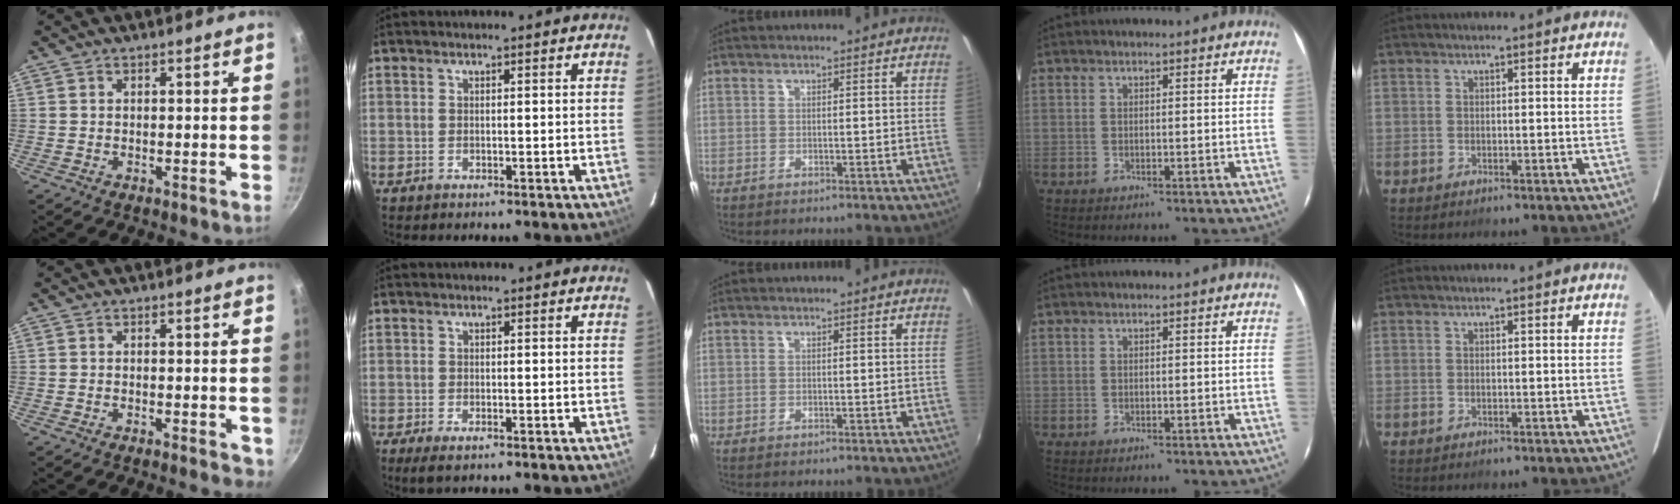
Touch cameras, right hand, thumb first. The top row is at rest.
{"thumb": {"total": 2.3, "force": [-0.7, 0.9, 2.0], "torque": [-0.026, -0.005, -0.010]}, "index": {"total": 2.8, "force": [-1.9, 0.8, 1.9], "torque": [-0.043, -0.011, -0.033]}}